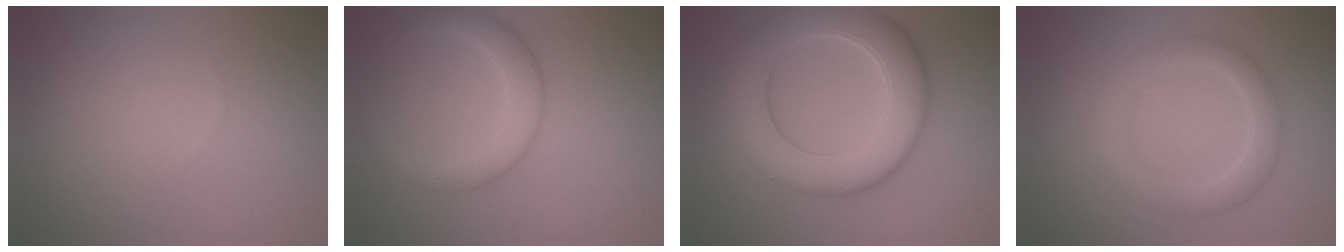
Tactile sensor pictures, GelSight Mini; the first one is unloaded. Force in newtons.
{"total": 4.1, "press": 4.1, "slide": 0.2}
{"total": 9.0, "press": 9.0, "slide": 0.6}
{"total": 3.1, "press": 3.1, "slide": 0.2}